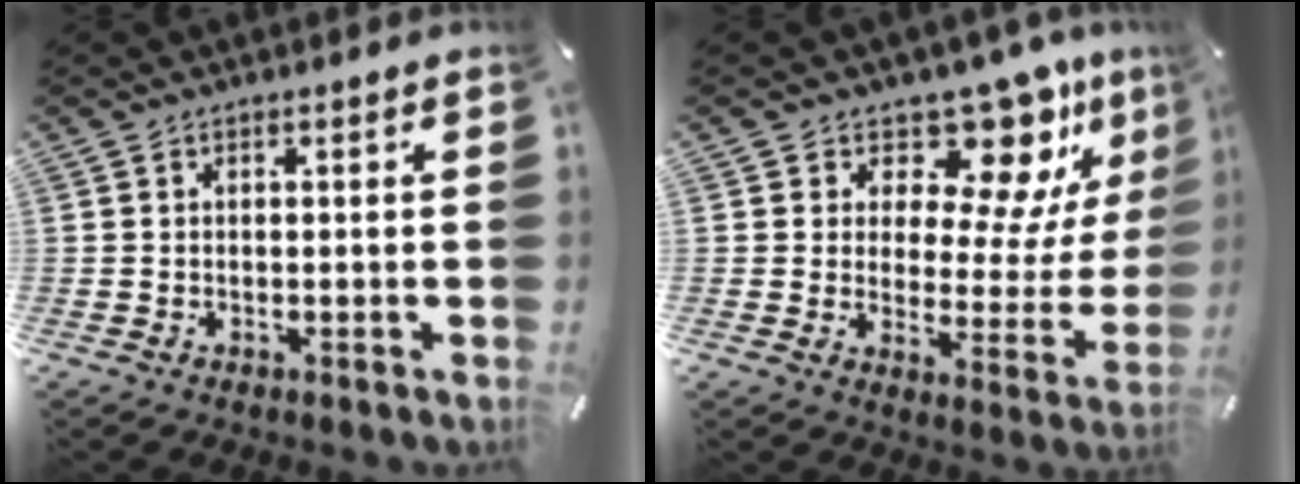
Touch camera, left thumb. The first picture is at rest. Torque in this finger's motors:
{"motor_torque": [1.08, -0.16, 0.33, 0.04, 0.00]}